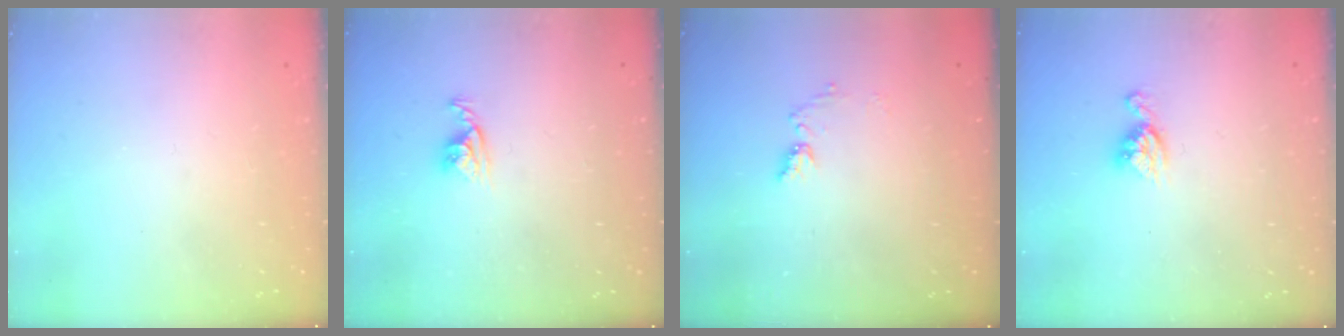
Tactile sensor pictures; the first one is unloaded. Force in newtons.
{"total": 4.8, "press": 4.8, "slide": 0.2}
{"total": 5.7, "press": 5.6, "slide": 0.6}
{"total": 7.2, "press": 7.2, "slide": 0.4}